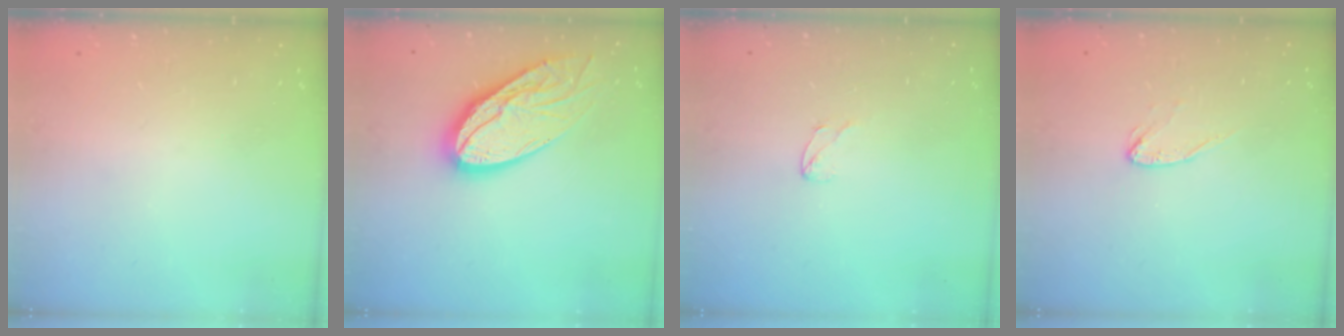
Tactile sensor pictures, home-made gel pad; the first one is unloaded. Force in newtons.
{"total": 20.0, "press": 19.9, "slide": 1.7}
{"total": 3.0, "press": 3.0, "slide": 0.3}
{"total": 3.6, "press": 3.6, "slide": 0.4}